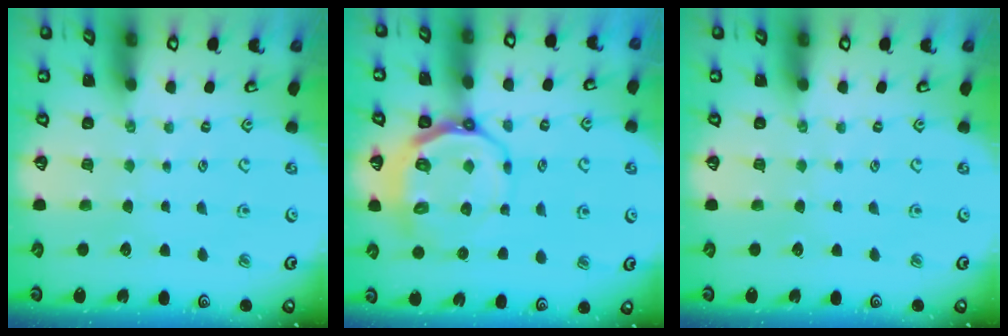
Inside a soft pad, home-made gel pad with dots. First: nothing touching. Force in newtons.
{"total": 11.7, "press": 11.2, "slide": 3.2}
{"total": 0.0}